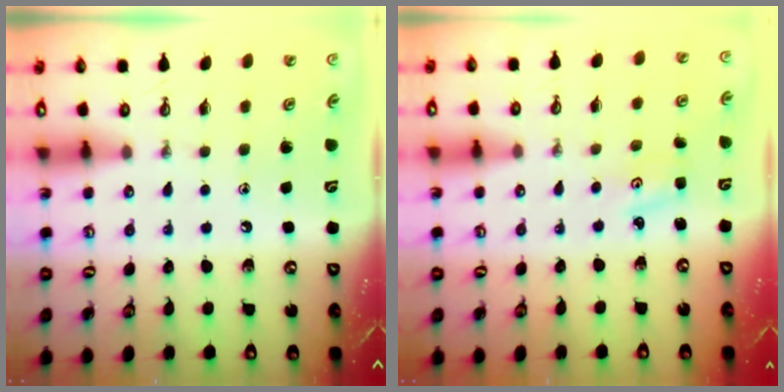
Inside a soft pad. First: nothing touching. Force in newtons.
{"total": 1.3, "press": 1.3, "slide": 0.2}